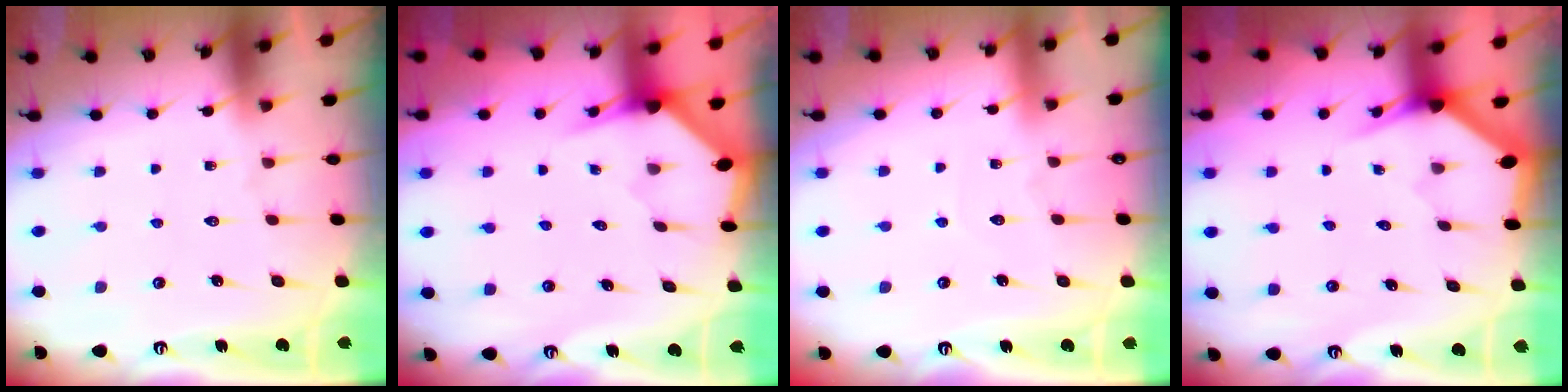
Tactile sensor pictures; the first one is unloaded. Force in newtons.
{"total": 2.9, "press": 2.9, "slide": 0.2}
{"total": 2.9, "press": 2.9, "slide": 0.2}
{"total": 3.2, "press": 3.2, "slide": 0.1}